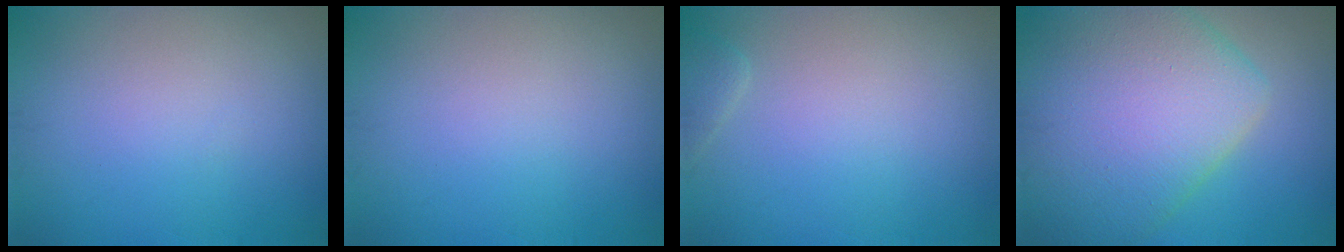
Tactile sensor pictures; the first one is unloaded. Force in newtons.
{"total": 0.0}
{"total": 1.1, "press": 1.1, "slide": 0.1}
{"total": 12.9, "press": 12.9, "slide": 0.5}